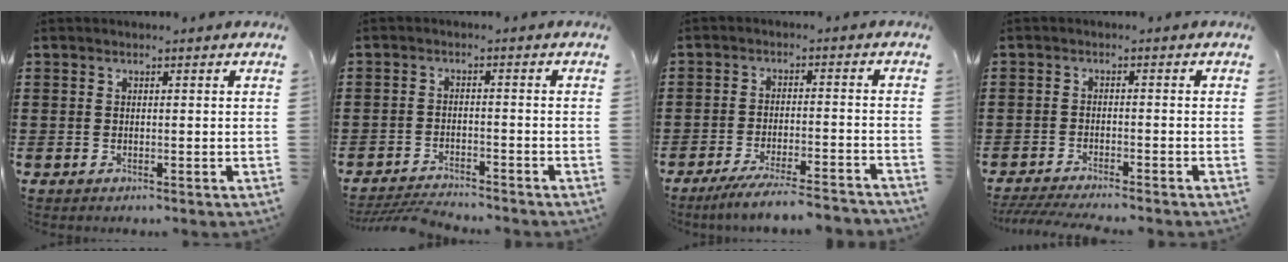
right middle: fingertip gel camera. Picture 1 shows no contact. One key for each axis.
{"total": 3.8, "fx": -3.8, "fy": 0.1, "fz": 0.7, "tx": -0.014, "ty": -0.002, "tz": -0.076}
{"total": 5.2, "fx": -4.6, "fy": -0.1, "fz": 2.3, "tx": -0.042, "ty": -0.013, "tz": -0.086}
{"total": 2.9, "fx": -2.7, "fy": -0.2, "fz": 0.9, "tx": -0.021, "ty": -0.006, "tz": -0.057}